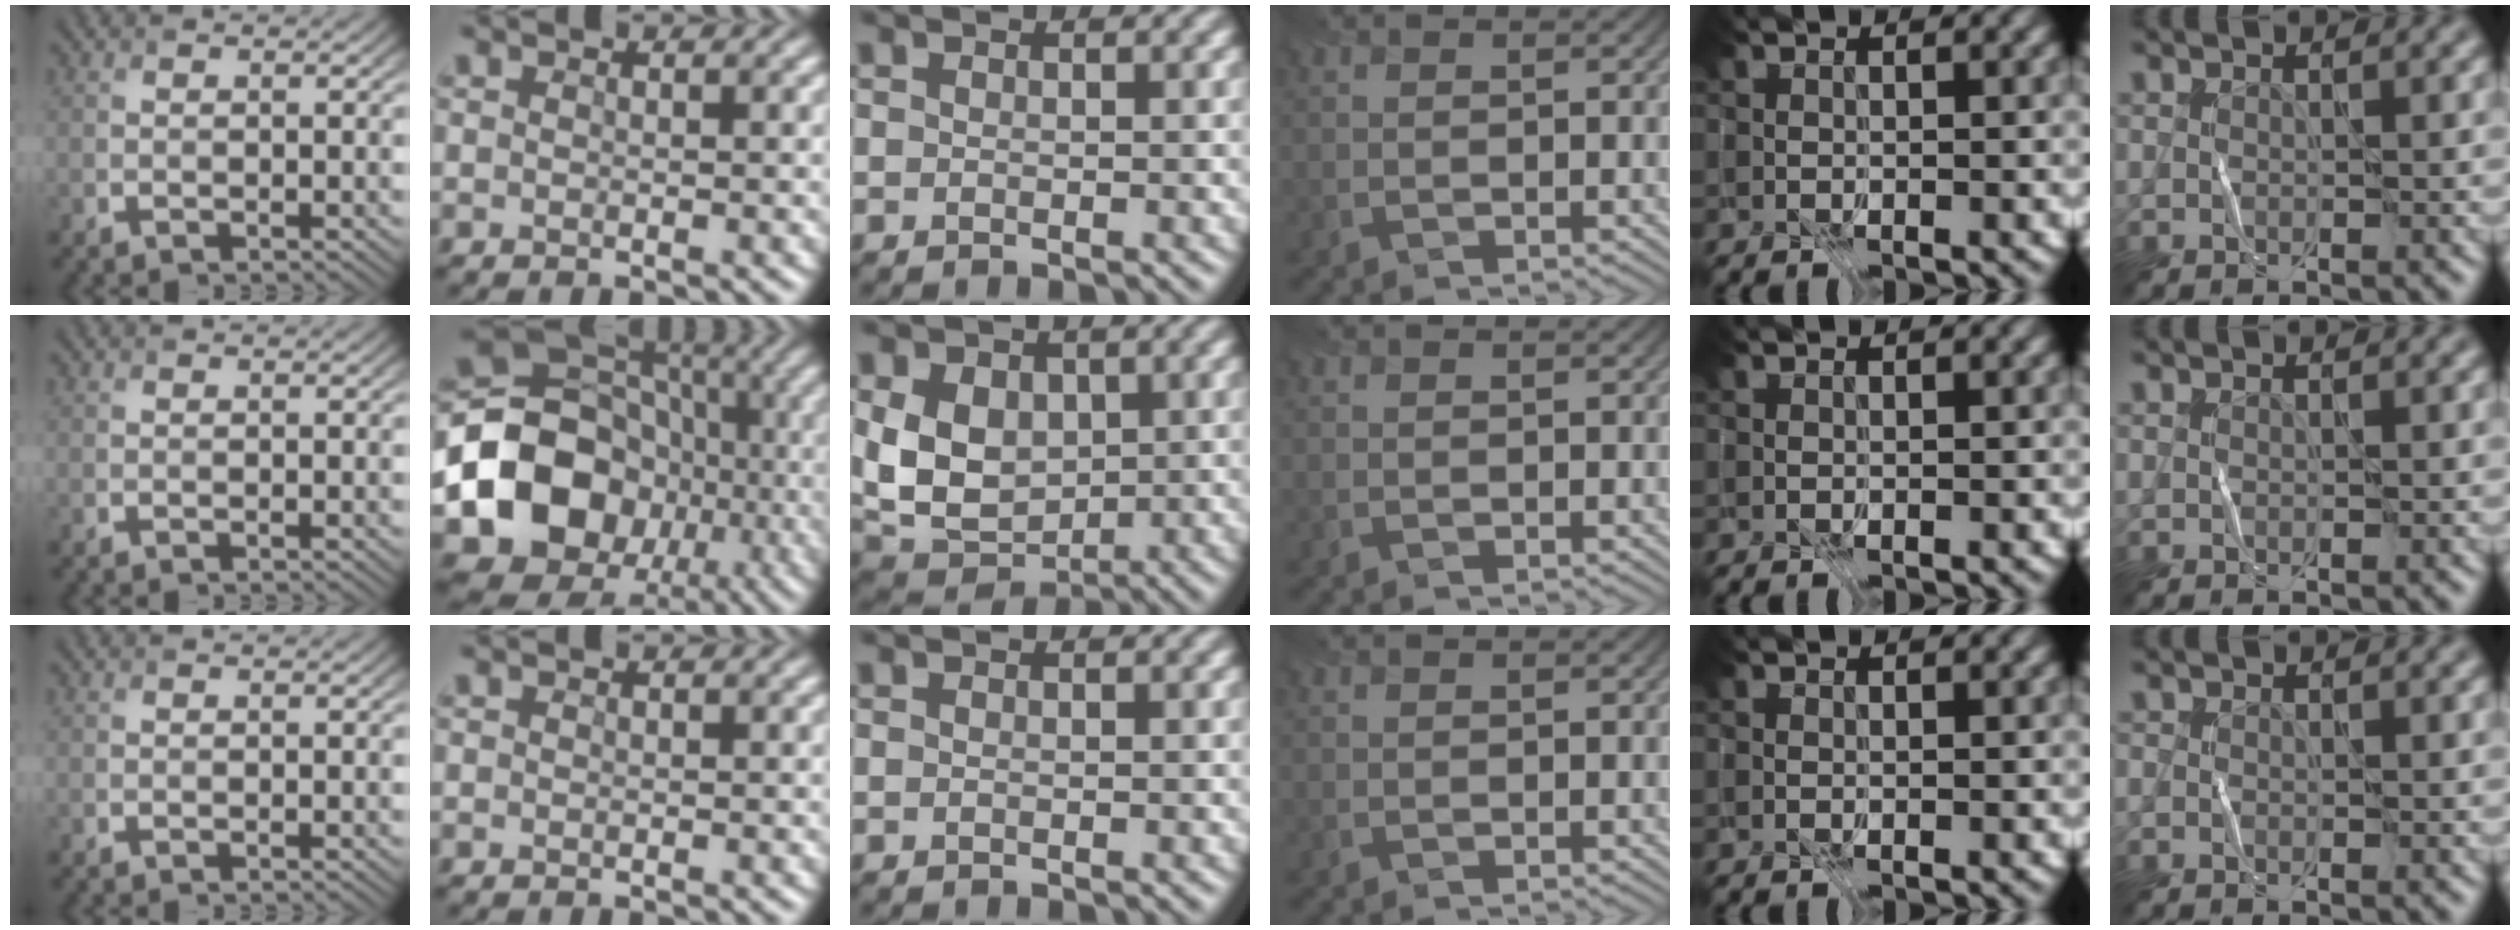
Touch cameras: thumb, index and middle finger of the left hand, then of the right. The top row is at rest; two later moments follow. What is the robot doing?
{"motion": "fold", "object": "file"}